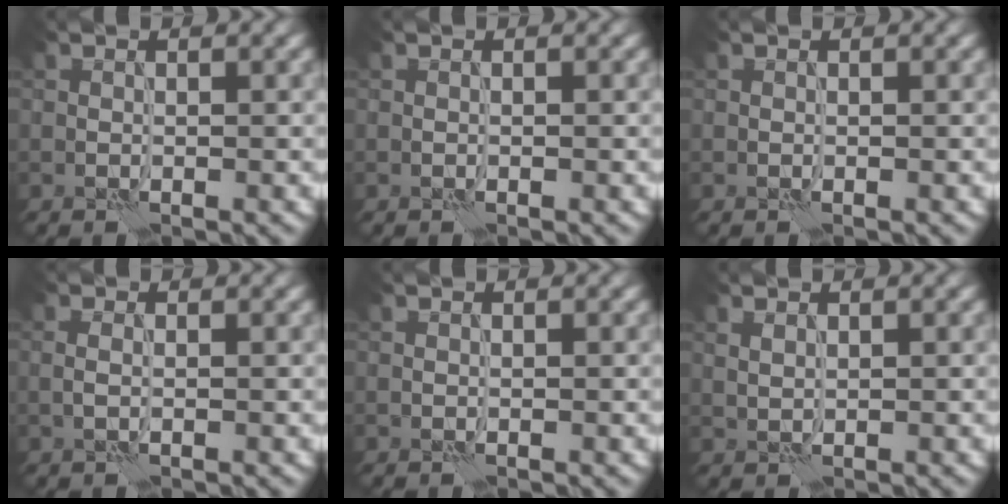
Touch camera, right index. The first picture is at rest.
{"total": 0.0}
{"total": 0.0}
{"total": 0.8, "force": [-0.1, 0.3, 0.7], "torque": [-0.016, -0.005, 0.000]}
{"total": 0.0}
{"total": 0.7, "force": [0.5, 0.3, 0.3], "torque": [-0.016, 0.000, 0.015]}